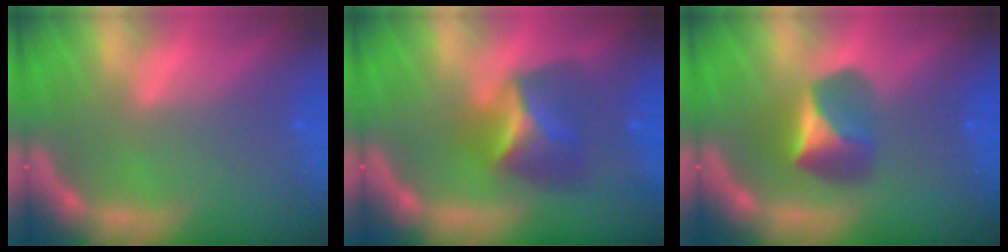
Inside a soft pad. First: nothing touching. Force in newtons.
{"total": 4.9}
{"total": 3.9}